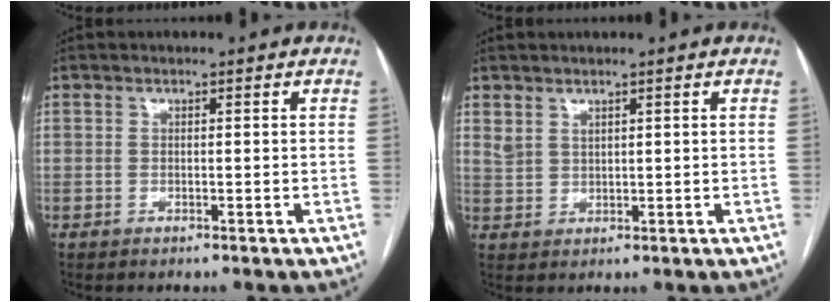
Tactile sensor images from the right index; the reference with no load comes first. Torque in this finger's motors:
{"motor_torque": [-0.04, 0.03, -0.01, 0.02]}